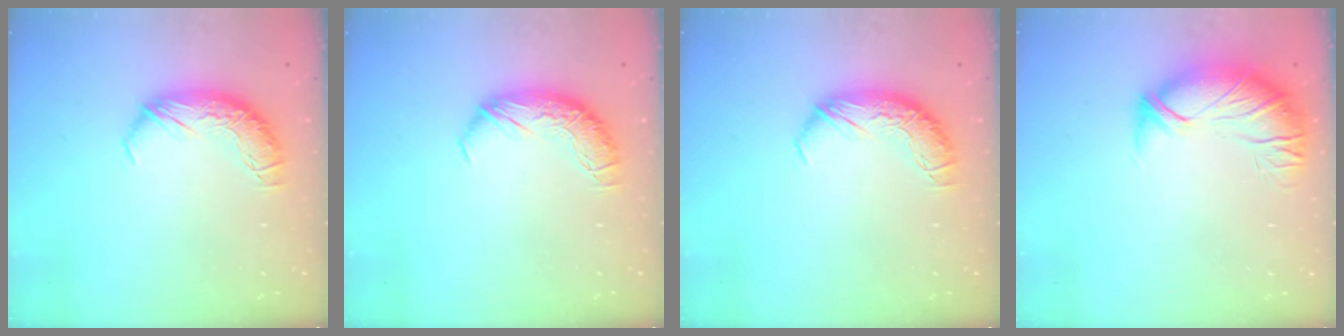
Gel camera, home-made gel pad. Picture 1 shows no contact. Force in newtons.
{"total": 0.0}
{"total": 0.0}
{"total": 2.7, "press": 1.2, "slide": 2.4}